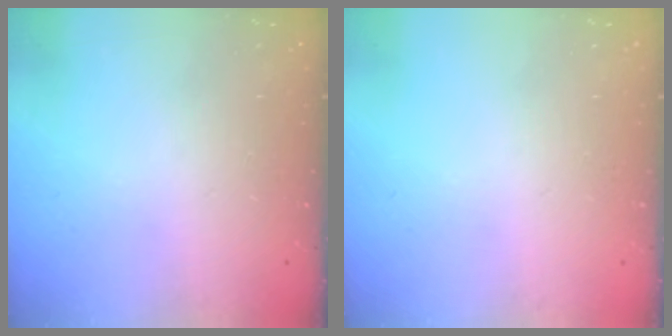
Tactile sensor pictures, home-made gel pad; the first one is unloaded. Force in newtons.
{"total": 0.0}